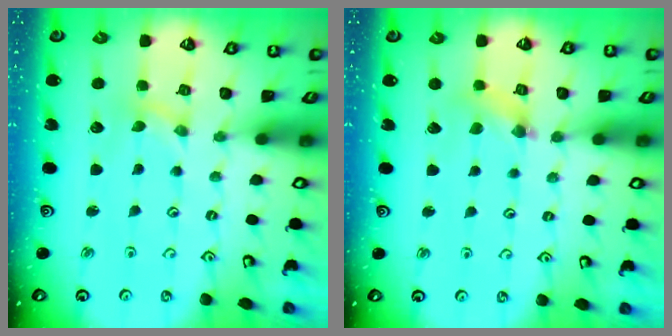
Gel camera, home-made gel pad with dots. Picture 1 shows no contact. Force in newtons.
{"total": 3.2, "press": 3.2, "slide": 0.4}